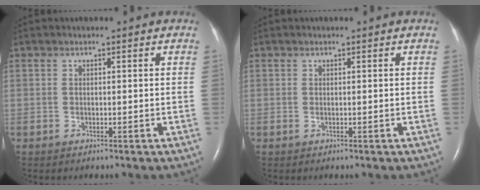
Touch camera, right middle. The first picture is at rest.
{"total": 0.0}